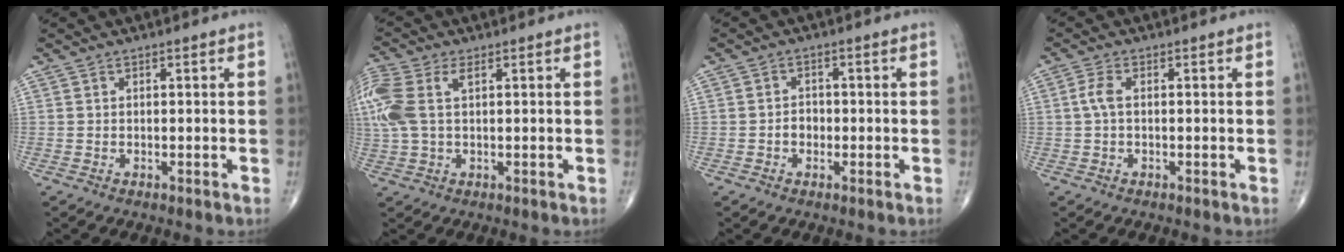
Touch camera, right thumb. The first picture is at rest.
{"total": 10.8, "force": [2.8, 5.9, 8.6], "torque": [-0.244, 0.022, 0.059]}
{"total": 2.3, "force": [-0.7, 1.8, 1.2], "torque": [-0.005, 0.007, -0.015]}
{"total": 2.6, "force": [0.1, 1.1, 2.4], "torque": [-0.058, 0.003, -0.003]}